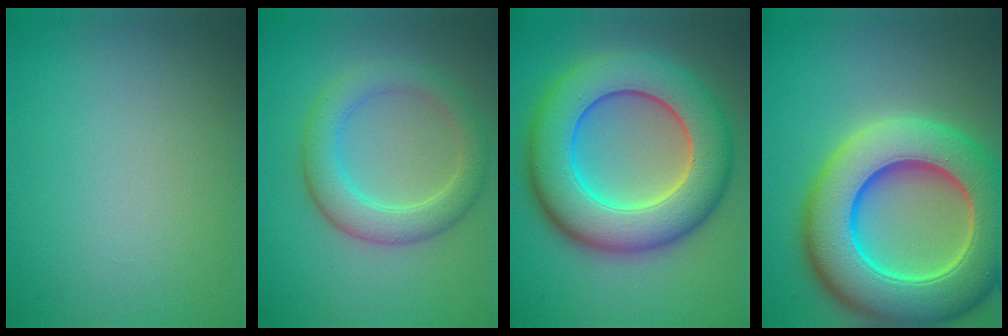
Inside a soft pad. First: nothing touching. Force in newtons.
{"total": 4.5, "press": 4.5, "slide": 0.6}
{"total": 11.8, "press": 11.8, "slide": 0.5}
{"total": 13.2, "press": 13.2, "slide": 0.6}